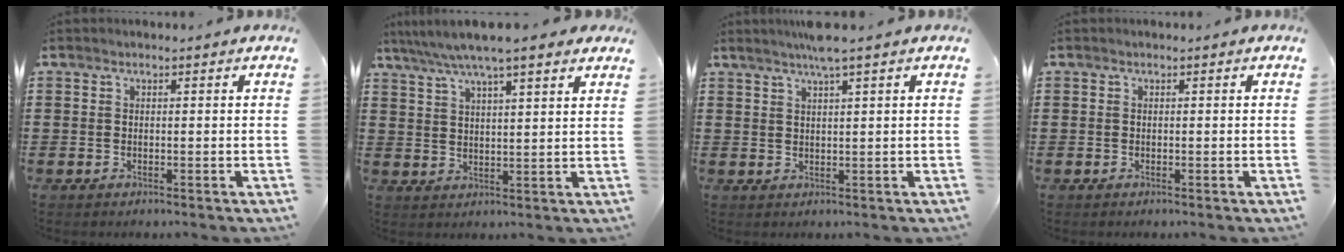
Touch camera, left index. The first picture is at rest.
{"total": 6.3, "force": [5.1, 0.8, 3.5], "torque": [-0.083, -0.009, 0.090]}
{"total": 3.6, "force": [2.5, -0.5, 2.5], "torque": [-0.054, 0.002, 0.045]}
{"total": 0.0}